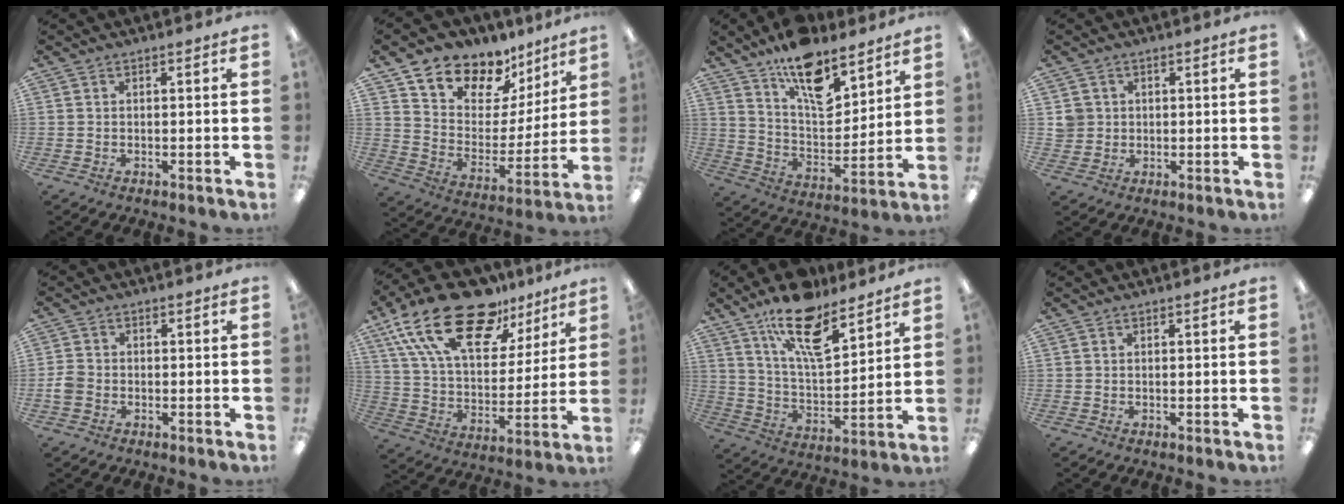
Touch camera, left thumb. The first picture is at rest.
{"total": 12.4, "force": [10.0, 7.2, 2.0], "torque": [-0.048, -0.090, 0.186]}
{"total": 15.6, "force": [11.5, 6.7, 8.2], "torque": [-0.136, -0.069, 0.202]}
{"total": 3.8, "force": [0.9, 3.7, 0.3], "torque": [0.000, 0.003, 0.013]}
{"total": 3.3, "force": [-1.1, 2.7, 1.5], "torque": [-0.022, 0.009, -0.019]}
{"total": 24.0, "force": [16.0, 11.0, 14.1], "torque": [-0.262, -0.091, 0.283]}
{"total": 17.5, "force": [12.2, 6.8, 10.6], "torque": [-0.177, -0.063, 0.208]}
{"total": 0.0}